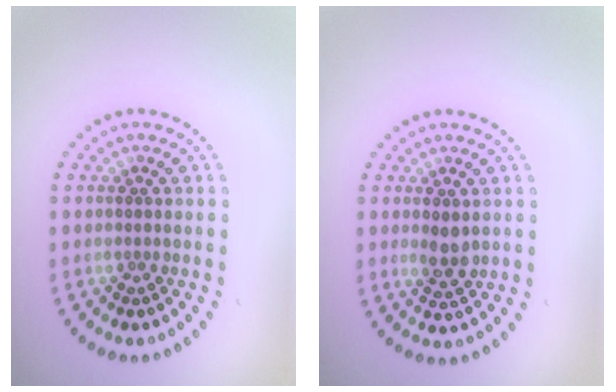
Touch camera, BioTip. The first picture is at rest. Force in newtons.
{"total": 1.9, "press": 1.9, "slide": 0.4}